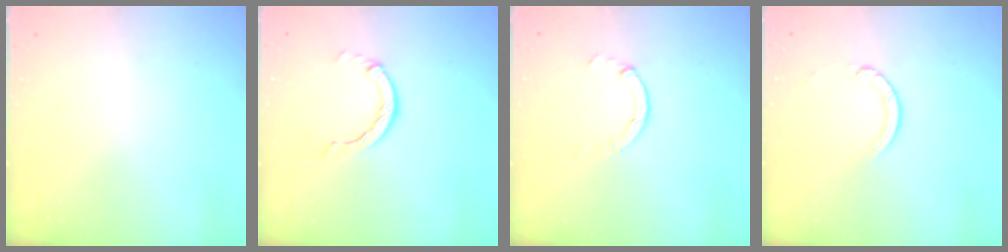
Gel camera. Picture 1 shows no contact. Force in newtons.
{"total": 4.1, "press": 4.0, "slide": 0.6}
{"total": 0.6, "press": 0.6, "slide": 0.2}
{"total": 3.9, "press": 3.9, "slide": 0.4}